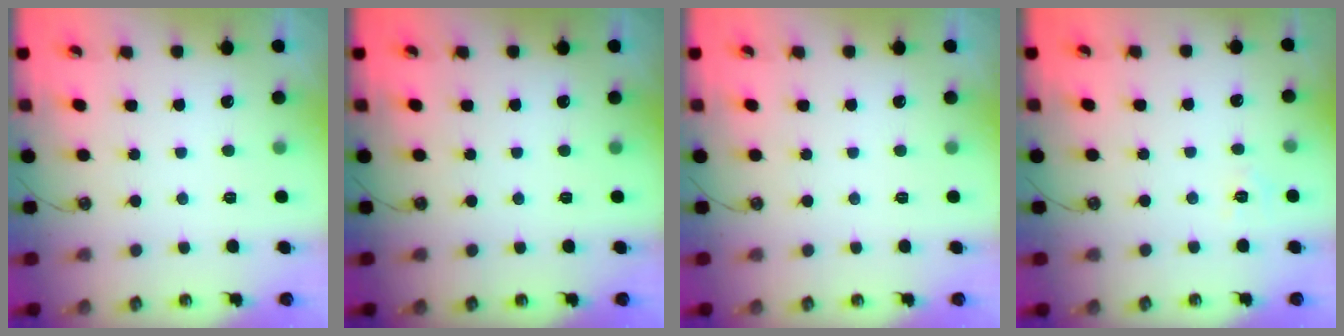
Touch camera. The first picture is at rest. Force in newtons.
{"total": 0.0}
{"total": 0.0}
{"total": 5.8, "press": 5.7, "slide": 0.6}